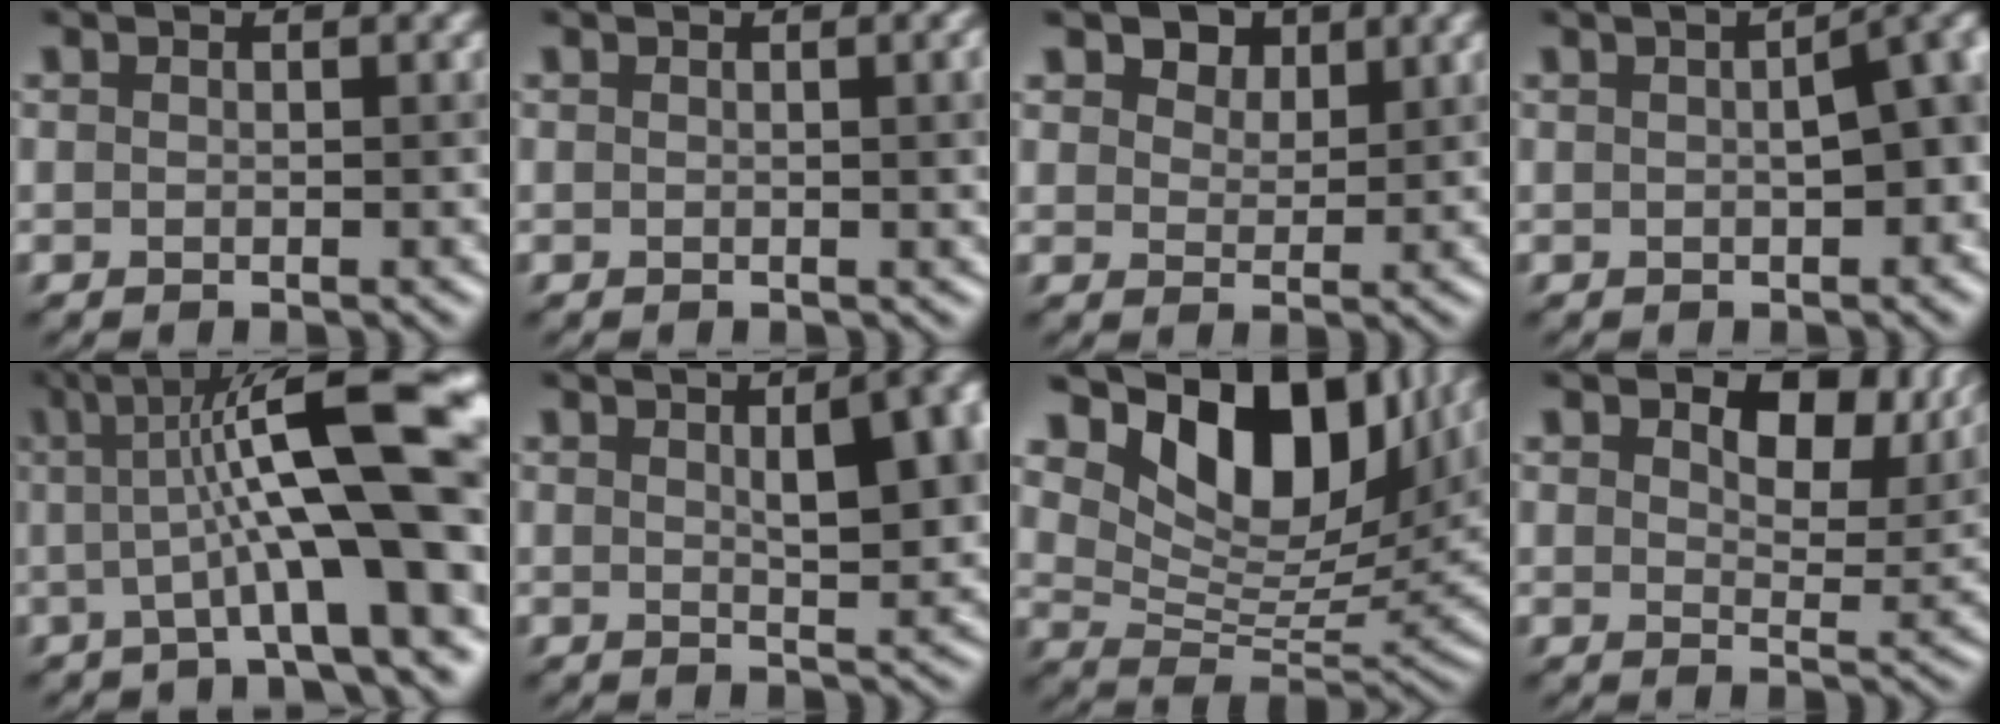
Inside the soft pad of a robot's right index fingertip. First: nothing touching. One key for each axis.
{"total": 3.0, "fx": 0.3, "fy": 1.1, "fz": 2.8, "tx": -0.012, "ty": 0.014, "tz": 0.002}
{"total": 3.2, "fx": 2.4, "fy": 1.8, "fz": 1.0, "tx": -0.025, "ty": -0.001, "tz": 0.045}
{"total": 5.8, "fx": 0.5, "fy": 2.2, "fz": 5.4, "tx": -0.034, "ty": 0.019, "tz": 0.012}
{"total": 11.6, "fx": 1.0, "fy": 2.2, "fz": 11.3, "tx": -0.168, "ty": 0.025, "tz": 0.019}
{"total": 7.7, "fx": 2.0, "fy": 2.6, "fz": 7.0, "tx": -0.055, "ty": 0.026, "tz": 0.029}
{"total": 11.8, "fx": 7.0, "fy": 6.0, "fz": 7.5, "tx": -0.118, "ty": 0.002, "tz": 0.132}
{"total": 7.8, "fx": 3.9, "fy": 4.3, "fz": 5.3, "tx": -0.069, "ty": 0.004, "tz": 0.060}